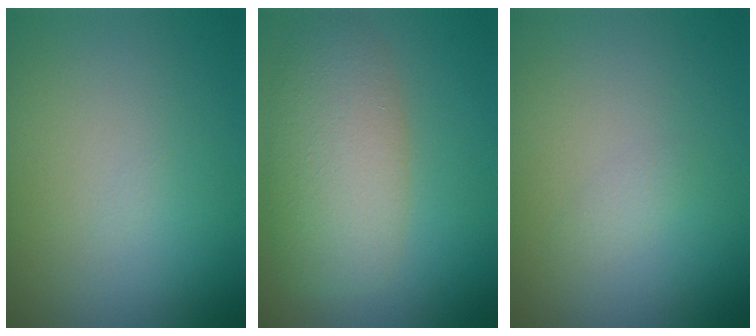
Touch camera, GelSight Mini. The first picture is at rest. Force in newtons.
{"total": 5.1, "press": 5.1, "slide": 0.6}
{"total": 0.6, "press": 0.6, "slide": 0.1}